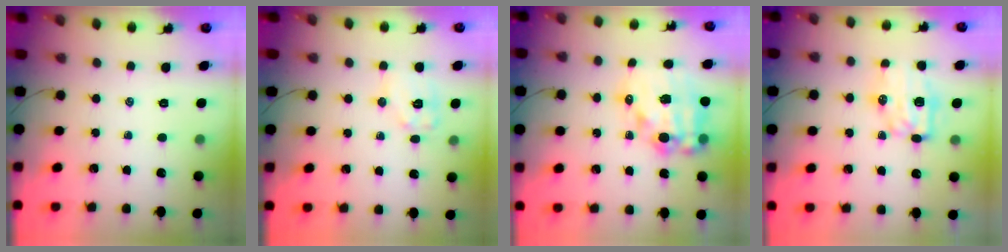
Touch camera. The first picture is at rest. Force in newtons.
{"total": 8.2, "press": 8.2, "slide": 0.3}
{"total": 16.4, "press": 16.1, "slide": 3.3}
{"total": 7.7, "press": 7.7, "slide": 0.6}